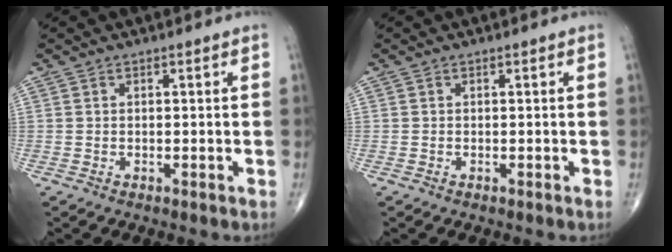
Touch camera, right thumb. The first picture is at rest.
{"total": 0.0}